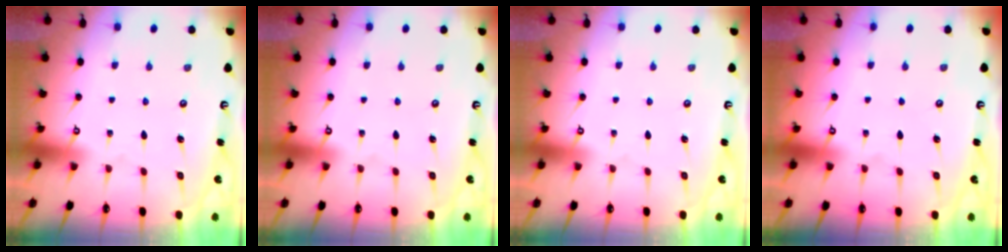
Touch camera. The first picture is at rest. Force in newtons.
{"total": 0.0}
{"total": 0.0}
{"total": 0.0}